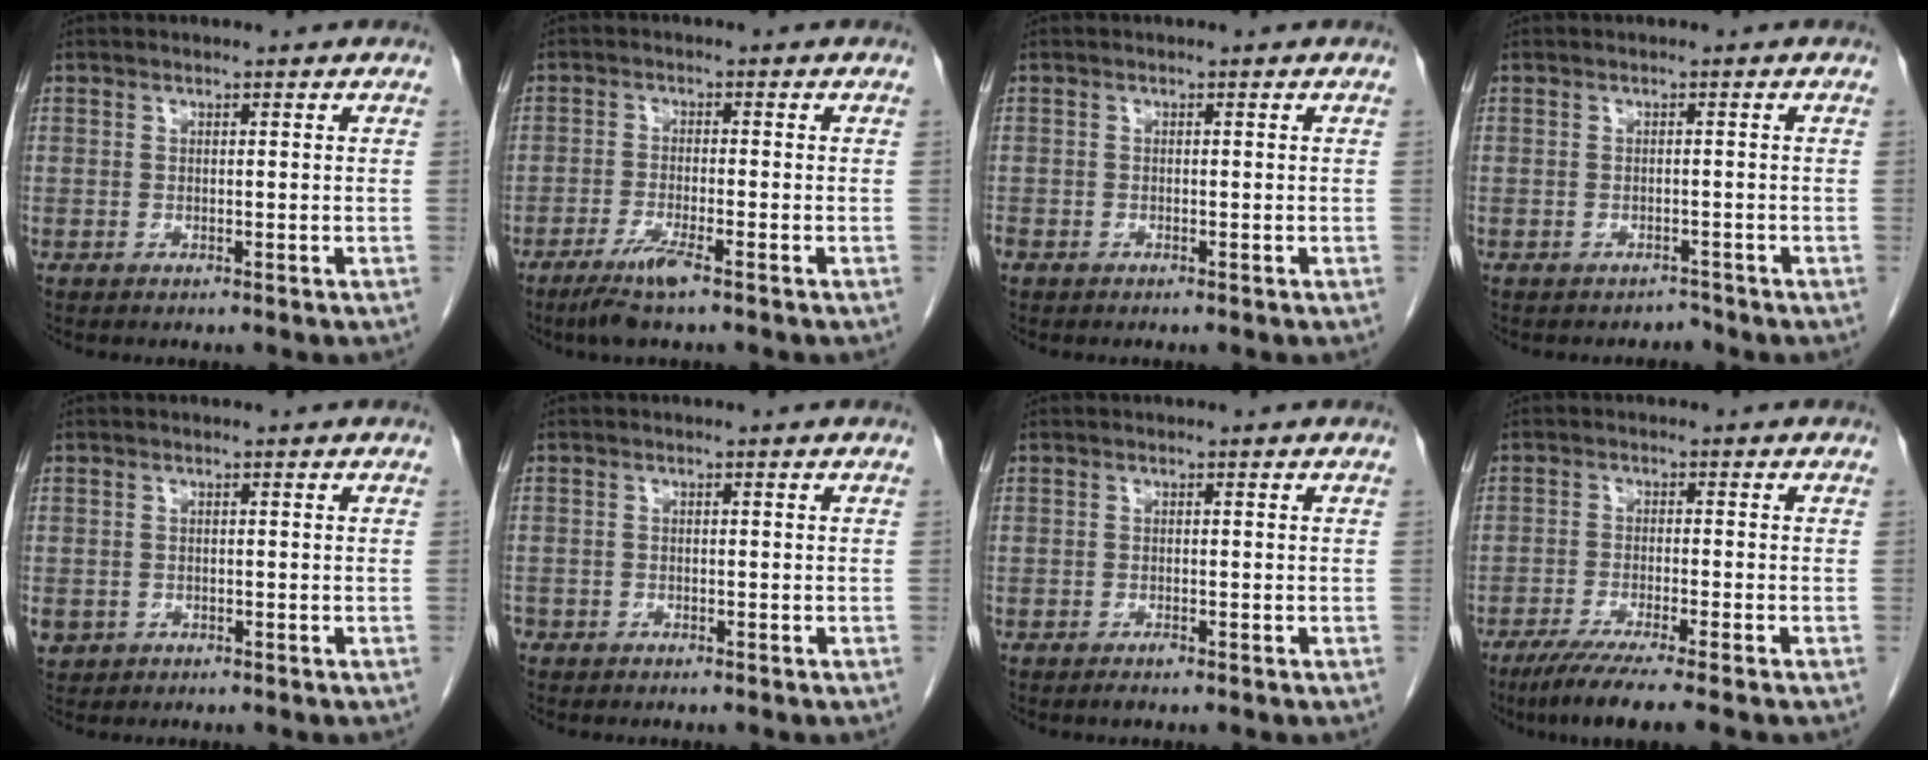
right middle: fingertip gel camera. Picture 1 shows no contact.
{"total": 4.9, "force": [-3.2, 0.0, 3.7], "torque": [-0.077, -0.013, -0.063]}
{"total": 1.6, "force": [-1.1, 1.0, 0.6], "torque": [-0.022, -0.002, -0.021]}
{"total": 1.3, "force": [-1.1, 0.4, -0.5], "torque": [0.008, -0.003, -0.017]}
{"total": 2.5, "force": [-1.2, 2.2, 0.5], "torque": [-0.010, 0.002, -0.015]}
{"total": 1.9, "force": [-1.4, 1.1, 0.4], "torque": [-0.017, 0.000, -0.024]}
{"total": 0.8, "force": [-0.7, 0.1, 0.5], "torque": [-0.010, -0.001, -0.010]}
{"total": 7.7, "force": [-5.9, -0.7, 4.8], "torque": [-0.072, -0.020, -0.098]}